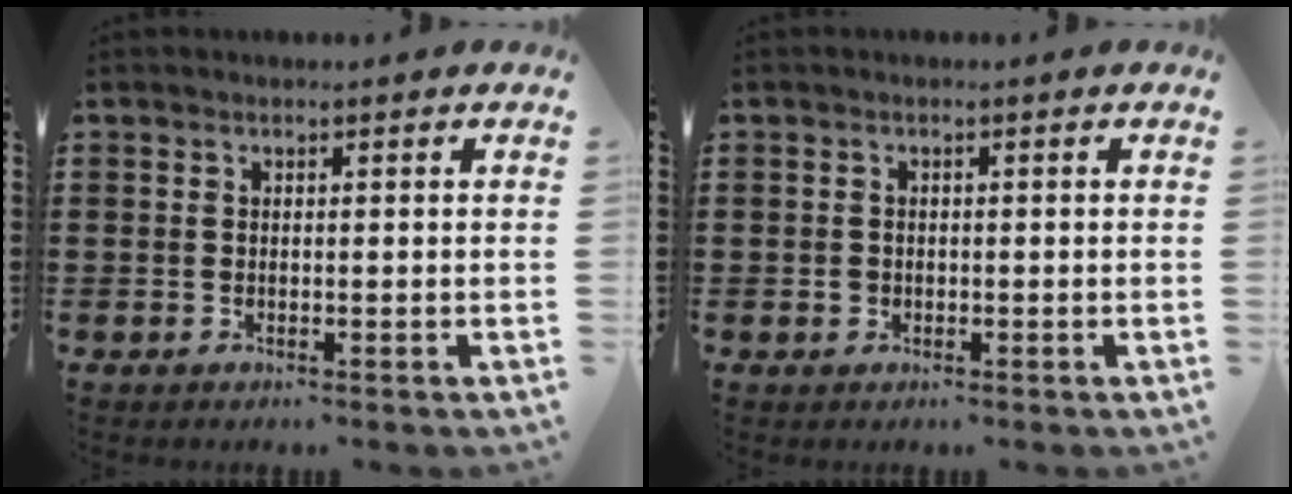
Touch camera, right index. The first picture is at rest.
{"total": 0.8, "force": [-0.2, 0.7, 0.3], "torque": [-0.008, 0.004, -0.004]}